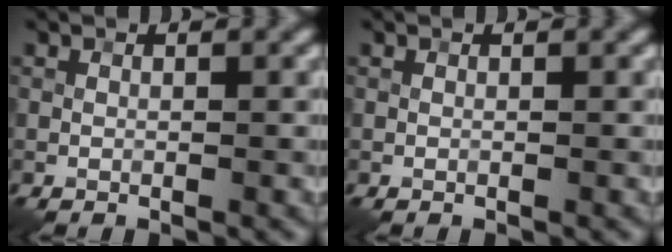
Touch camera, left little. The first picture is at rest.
{"total": 0.0}